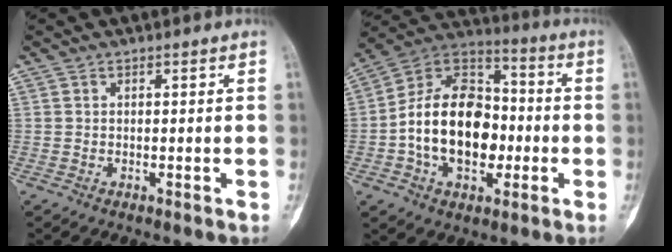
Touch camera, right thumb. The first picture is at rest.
{"total": 20.3, "force": [-2.7, 13.6, 14.9], "torque": [-0.216, 0.036, -0.047]}